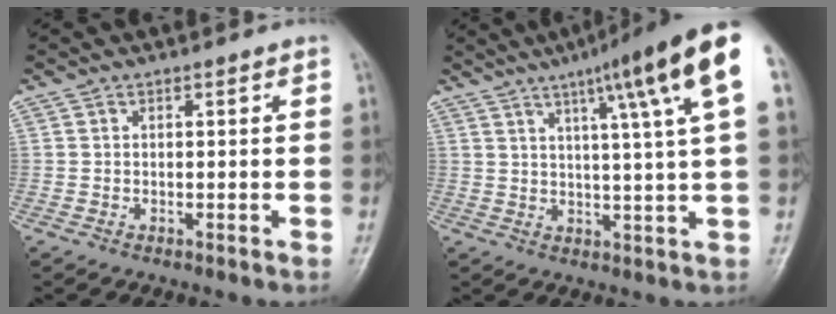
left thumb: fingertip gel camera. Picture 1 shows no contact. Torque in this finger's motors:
{"motor_torque": [0.85, 0.77, 1.86, -0.92, 0.26]}